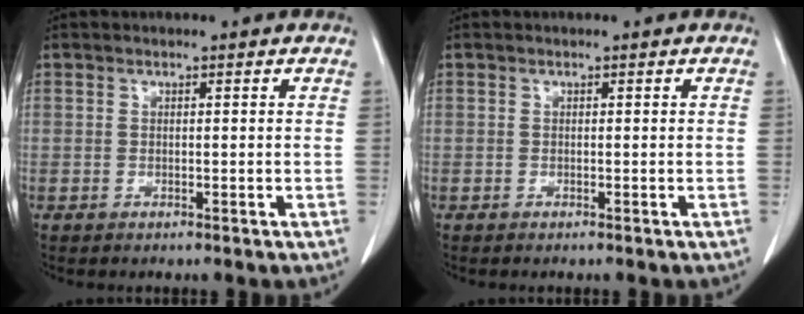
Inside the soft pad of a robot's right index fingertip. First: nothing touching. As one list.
[{"total": 0.0}]